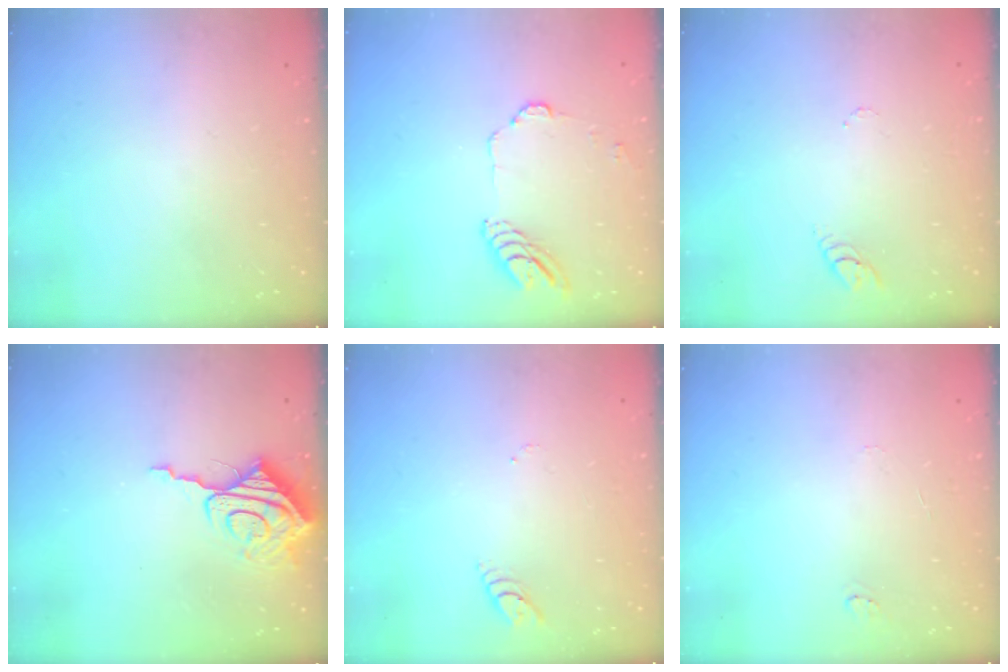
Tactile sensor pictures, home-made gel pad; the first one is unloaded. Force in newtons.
{"total": 8.4, "press": 8.4, "slide": 0.3}
{"total": 2.9, "press": 2.9, "slide": 0.4}
{"total": 10.5, "press": 10.5, "slide": 1.2}
{"total": 3.1, "press": 3.1, "slide": 0.3}
{"total": 4.1, "press": 4.1, "slide": 0.4}